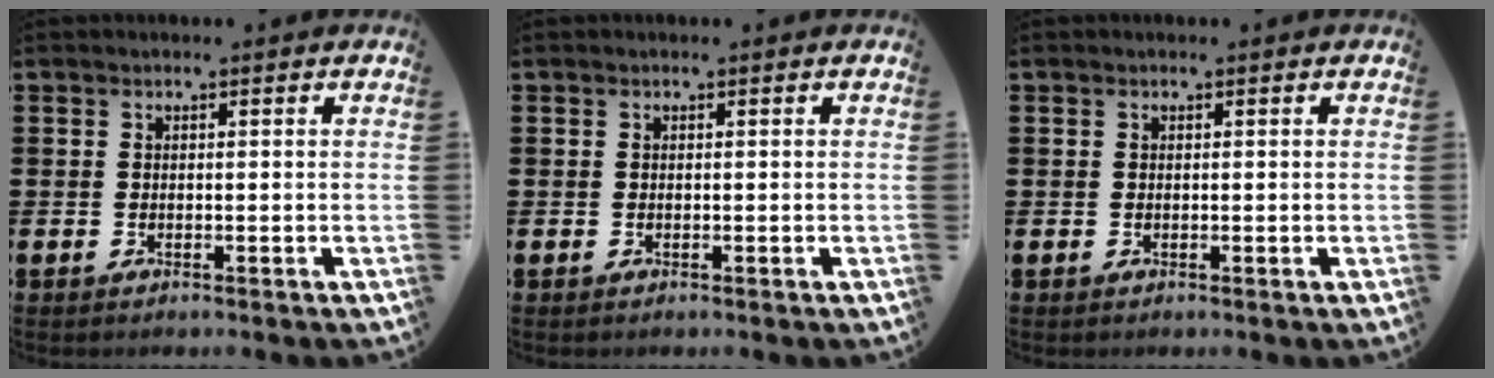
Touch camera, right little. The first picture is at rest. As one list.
[{"total": 0.0}, {"total": 0.0}]